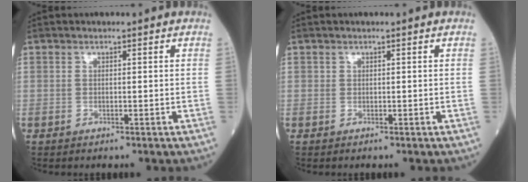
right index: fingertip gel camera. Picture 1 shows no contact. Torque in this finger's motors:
{"motor_torque": [0.08, -0.20, -0.05, -0.01]}